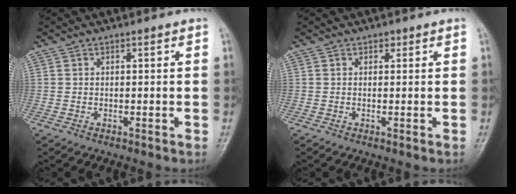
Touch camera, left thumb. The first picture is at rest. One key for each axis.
{"total": 0.7, "fx": 0.4, "fy": 0.5, "fz": 0.3, "tx": 0.002, "ty": -0.001, "tz": 0.003}